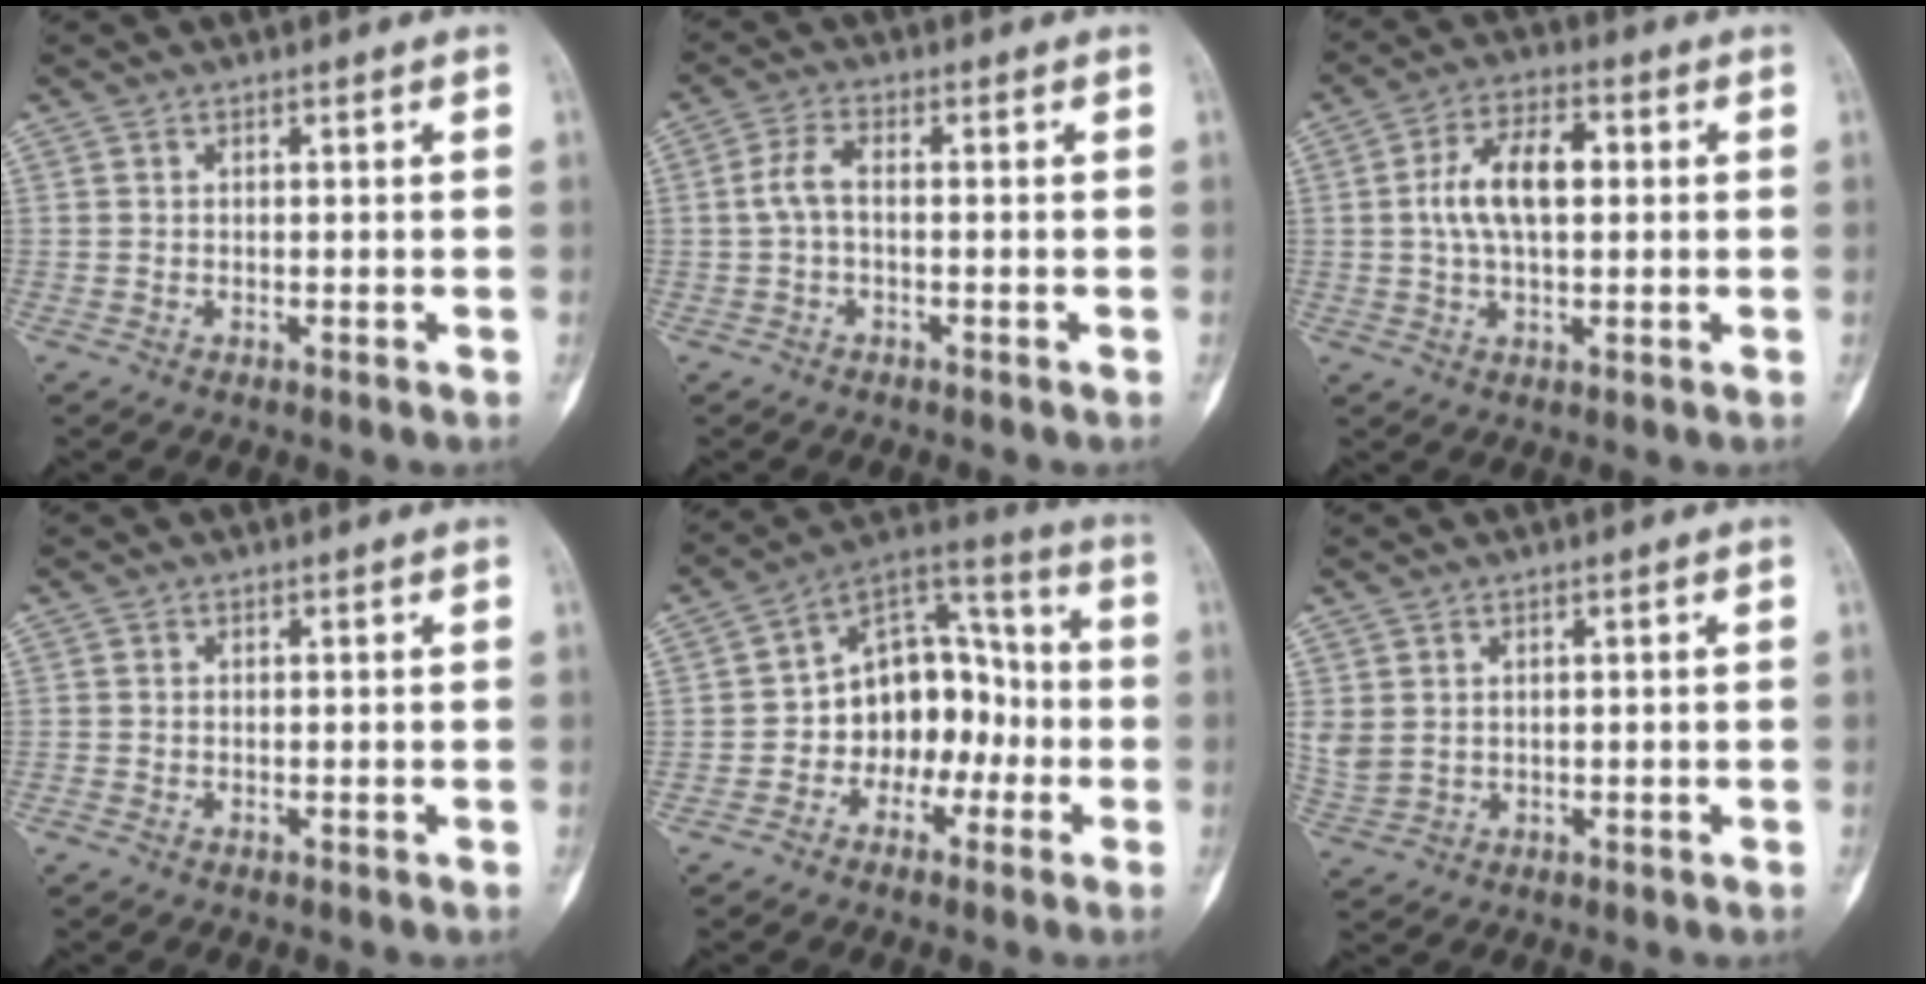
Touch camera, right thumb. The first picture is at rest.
{"total": 3.7, "force": [-0.4, 1.6, 3.3], "torque": [-0.077, 0.010, -0.012]}
{"total": 10.0, "force": [1.0, 5.2, 8.5], "torque": [-0.156, 0.018, 0.016]}
{"total": 0.0}
{"total": 13.6, "force": [-3.0, 9.9, 8.9], "torque": [-0.087, 0.053, -0.061]}
{"total": 3.6, "force": [1.0, 2.9, 2.0], "torque": [-0.046, -0.002, 0.031]}